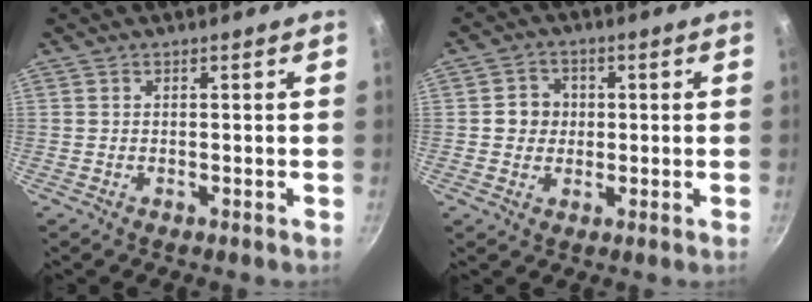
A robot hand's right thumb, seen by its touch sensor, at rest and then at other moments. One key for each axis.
{"total": 4.7, "fx": 0.2, "fy": 4.3, "fz": 1.7, "tx": 0.002, "ty": 0.005, "tz": -0.003}